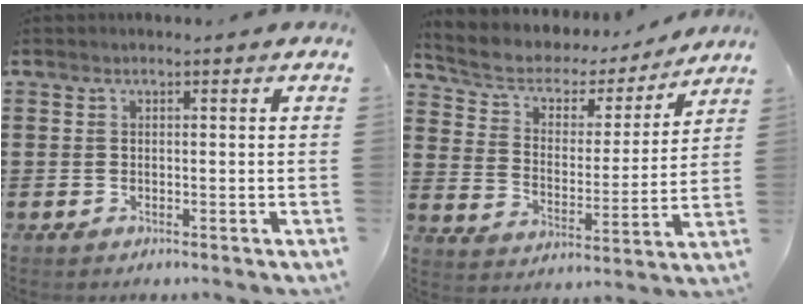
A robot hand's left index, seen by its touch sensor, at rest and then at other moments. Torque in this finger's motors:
{"motor_torque": [2.14, 0.00, 0.37, 0.07]}